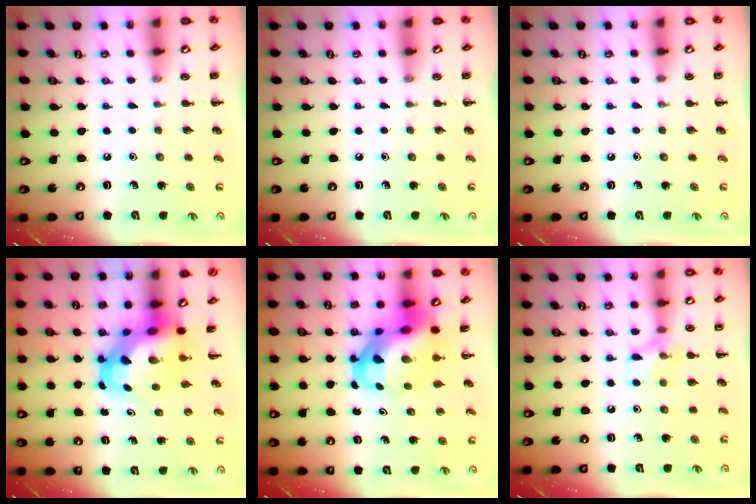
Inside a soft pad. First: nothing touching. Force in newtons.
{"total": 0.0}
{"total": 0.0}
{"total": 6.2, "press": 6.0, "slide": 1.7}
{"total": 11.7, "press": 11.2, "slide": 3.3}
{"total": 8.4, "press": 8.3, "slide": 1.4}